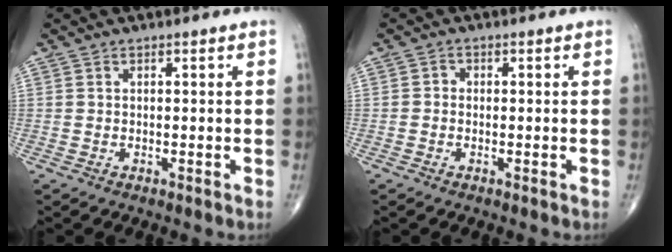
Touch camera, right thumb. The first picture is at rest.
{"total": 1.0, "force": [-0.3, 0.9, 0.5], "torque": [0.000, 0.003, -0.010]}